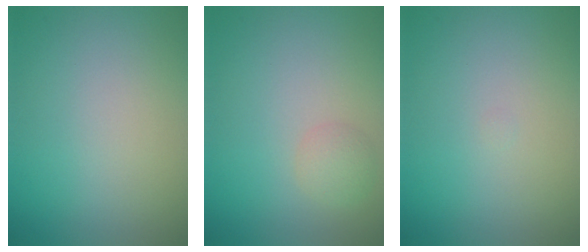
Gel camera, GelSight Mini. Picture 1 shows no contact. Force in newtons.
{"total": 1.5, "press": 1.5, "slide": 0.1}
{"total": 0.0}